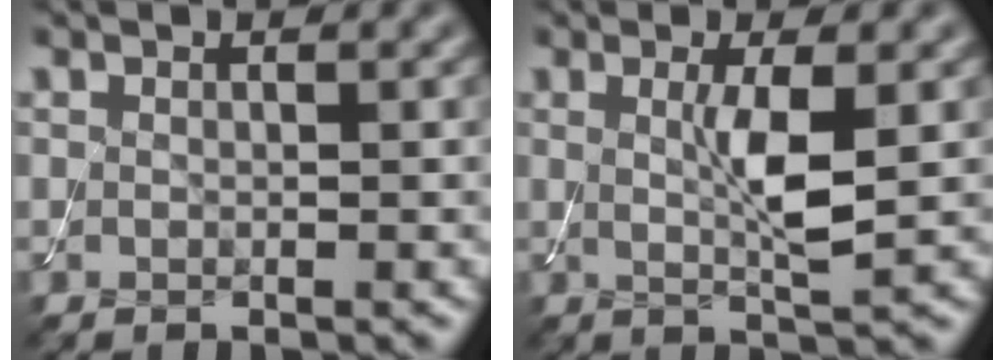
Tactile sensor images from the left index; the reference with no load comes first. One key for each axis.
{"total": 3.6, "fx": 0.4, "fy": 0.6, "fz": 3.5, "tx": -0.070, "ty": -0.008, "tz": 0.009}